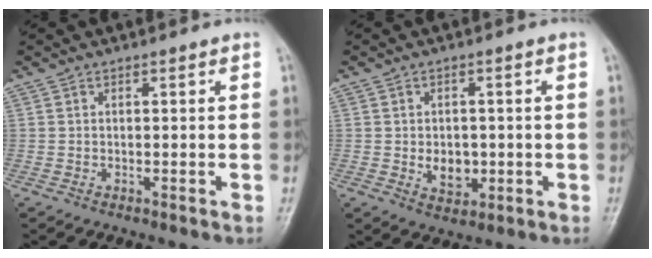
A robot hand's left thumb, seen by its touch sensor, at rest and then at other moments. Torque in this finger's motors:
{"motor_torque": [-0.03, 0.12, 0.12, -0.01, 0.01]}